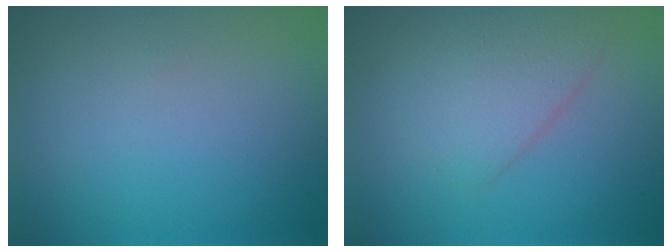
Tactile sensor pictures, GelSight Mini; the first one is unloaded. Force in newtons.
{"total": 3.0, "press": 3.0, "slide": 0.1}